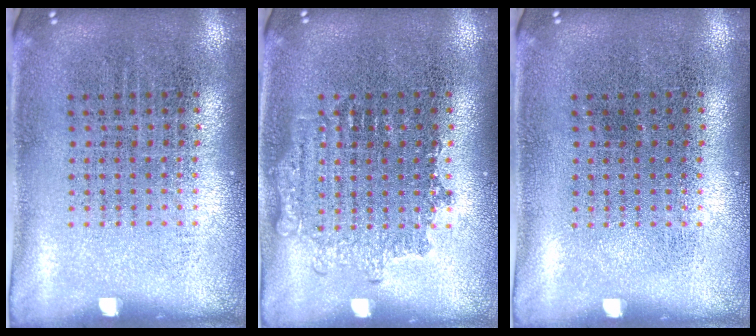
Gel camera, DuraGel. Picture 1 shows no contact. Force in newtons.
{"total": 1.7, "press": 1.6, "slide": 0.3}
{"total": 0.0}